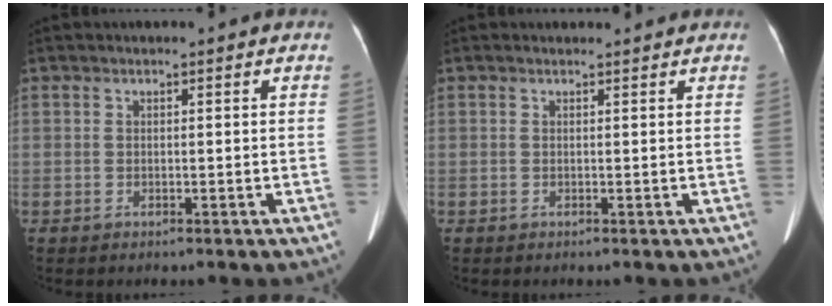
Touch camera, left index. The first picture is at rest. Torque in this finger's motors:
{"motor_torque": [0.08, 0.12, -0.26, -0.19]}